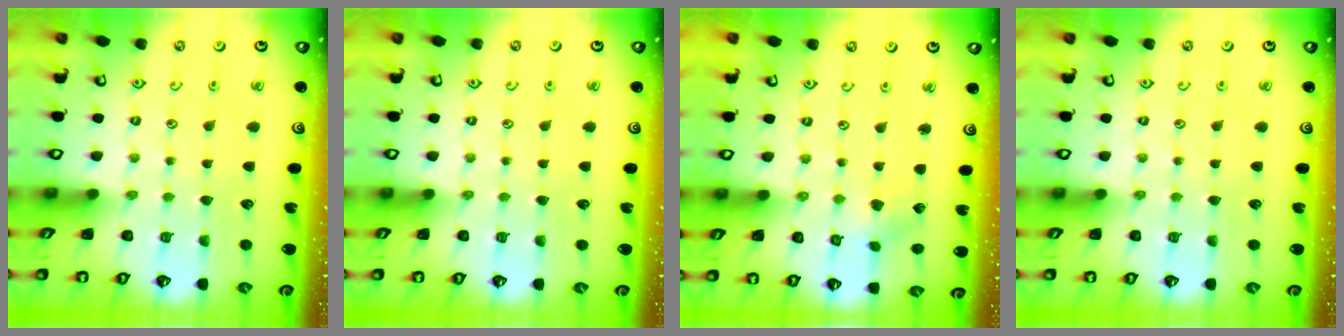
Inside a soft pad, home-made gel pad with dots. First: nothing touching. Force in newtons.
{"total": 0.0}
{"total": 1.9, "press": 1.9, "slide": 0.2}
{"total": 0.0}